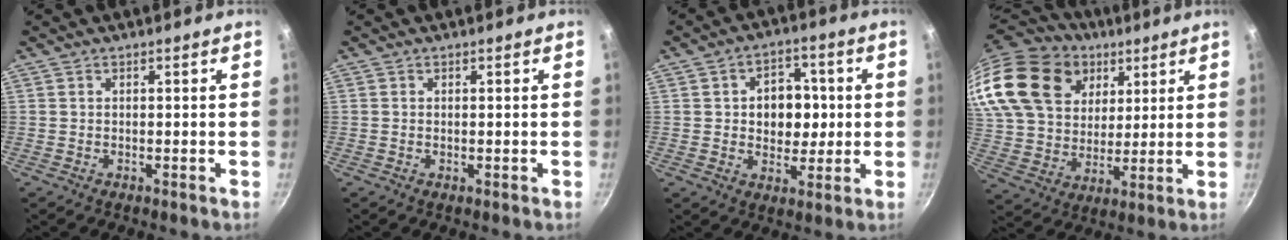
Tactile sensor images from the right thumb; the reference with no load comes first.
{"total": 0.0}
{"total": 9.7, "force": [0.8, 7.4, 6.2], "torque": [-0.047, 0.003, 0.010]}
{"total": 27.6, "force": [14.0, 19.7, 13.4], "torque": [-0.276, -0.007, 0.267]}